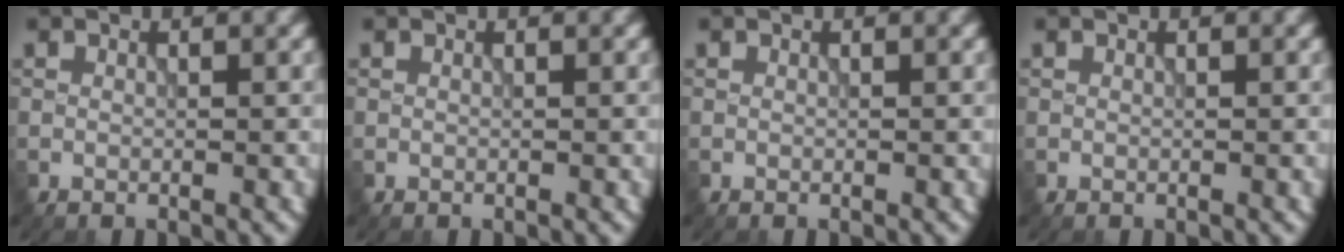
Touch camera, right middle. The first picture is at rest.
{"total": 0.0}
{"total": 0.0}
{"total": 0.0}